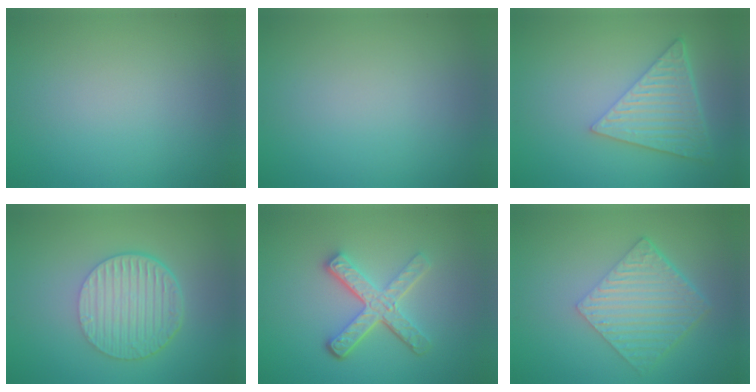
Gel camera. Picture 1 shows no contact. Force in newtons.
{"total": 0.0}
{"total": 6.2, "press": 4.5, "slide": 4.3}
{"total": 6.4, "press": 4.4, "slide": 4.7}
{"total": 4.9, "press": 3.5, "slide": 3.4}
{"total": 6.0, "press": 4.1, "slide": 4.4}